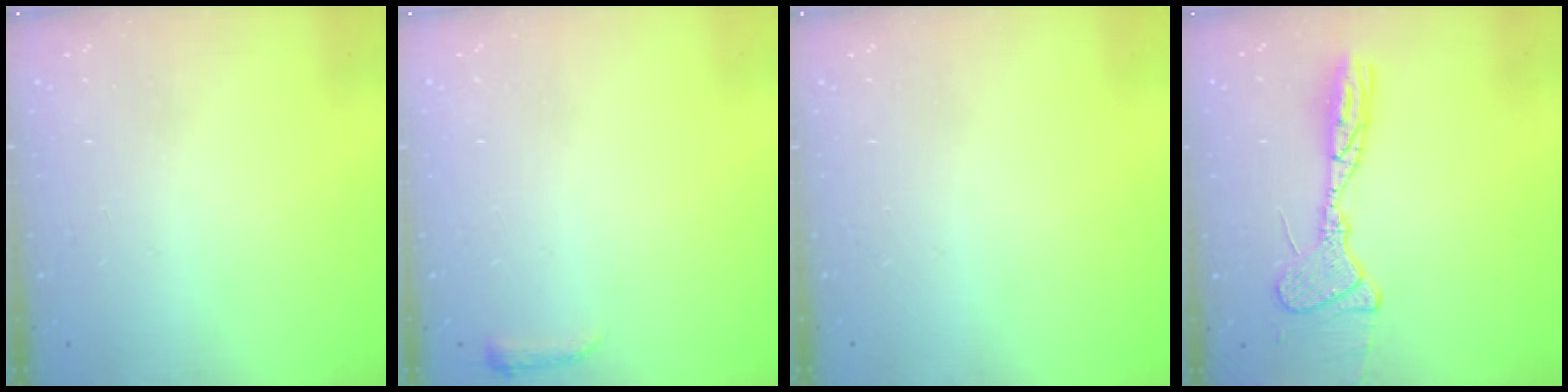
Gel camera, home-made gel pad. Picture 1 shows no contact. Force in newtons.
{"total": 3.0, "press": 2.9, "slide": 0.6}
{"total": 0.0}
{"total": 13.1, "press": 13.1, "slide": 0.3}